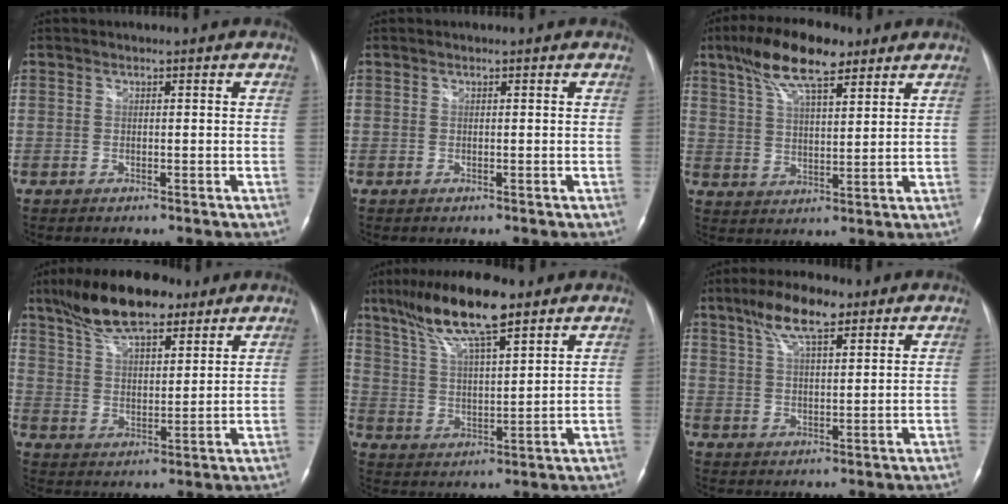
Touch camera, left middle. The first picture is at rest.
{"total": 0.0}
{"total": 11.9, "force": [7.9, 3.5, 8.2], "torque": [-0.156, 0.022, 0.142]}
{"total": 13.4, "force": [9.7, 4.4, 8.2], "torque": [-0.153, 0.022, 0.174]}
{"total": 13.3, "force": [9.1, 2.5, 9.4], "torque": [-0.178, 0.018, 0.164]}
{"total": 8.4, "force": [5.3, 2.5, 6.1], "torque": [-0.118, 0.017, 0.096]}